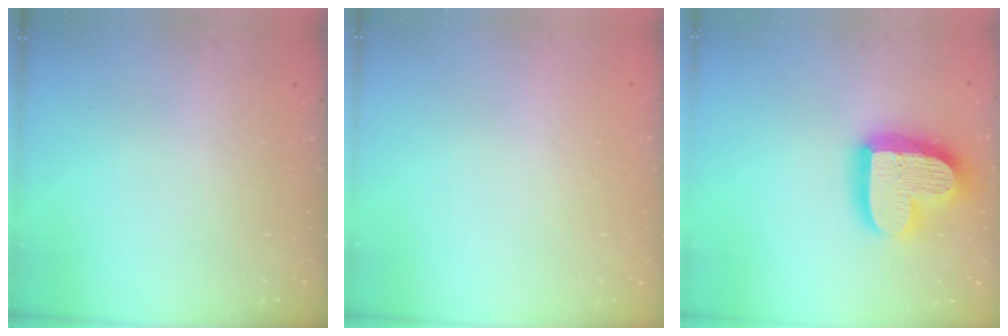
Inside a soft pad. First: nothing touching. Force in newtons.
{"total": 0.0}
{"total": 19.0, "press": 19.0, "slide": 1.6}